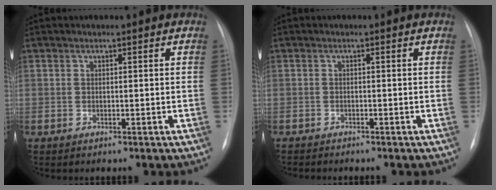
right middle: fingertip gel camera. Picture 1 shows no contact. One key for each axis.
{"total": 2.0, "fx": -1.9, "fy": 0.3, "fz": 0.6, "tx": -0.009, "ty": -0.005, "tz": -0.025}